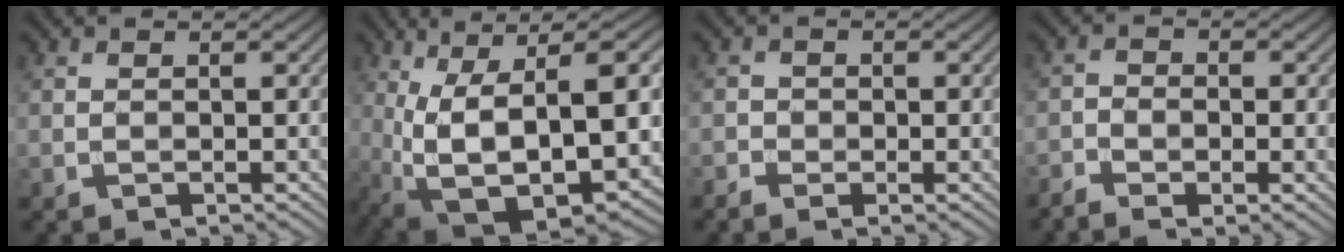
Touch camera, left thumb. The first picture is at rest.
{"total": 17.0, "force": [-0.7, 6.9, 15.6], "torque": [-0.255, -0.015, 0.025]}
{"total": 1.9, "force": [-1.1, 1.4, 0.8], "torque": [-0.015, -0.002, -0.024]}
{"total": 4.8, "force": [-2.9, 2.1, 3.2], "torque": [-0.060, -0.010, -0.054]}